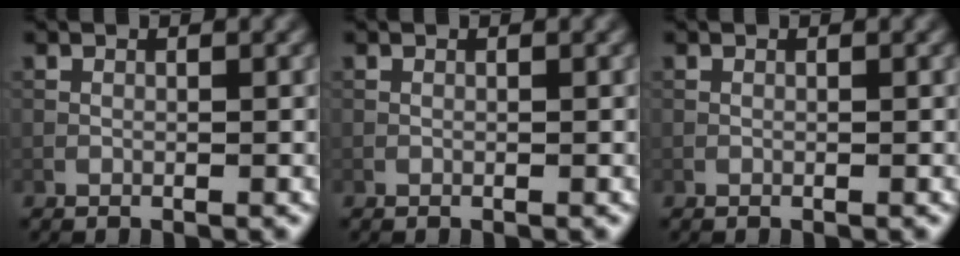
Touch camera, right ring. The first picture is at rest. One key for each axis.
{"total": 0.0}
{"total": 0.0}